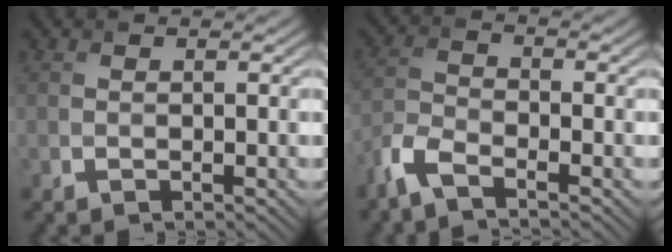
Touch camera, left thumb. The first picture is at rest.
{"total": 4.3, "force": [-3.4, 1.2, 2.5], "torque": [-0.063, -0.008, -0.086]}